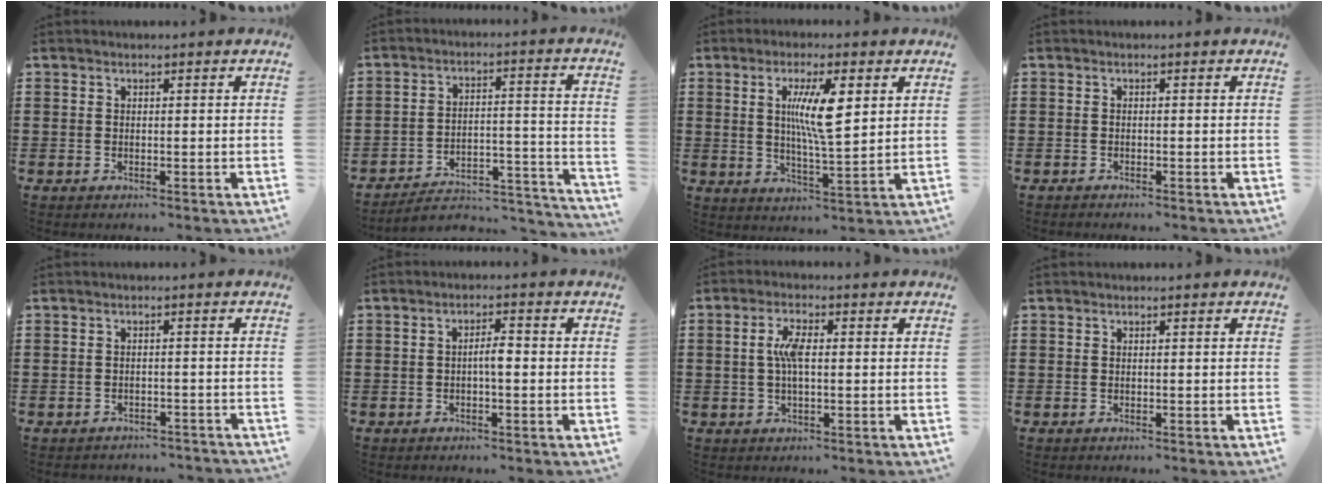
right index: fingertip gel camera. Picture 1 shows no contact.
{"total": 4.0, "force": [-3.5, 1.4, 1.3], "torque": [-0.026, -0.001, -0.075]}
{"total": 8.2, "force": [2.3, 1.6, 7.7], "torque": [-0.146, 0.000, 0.035]}
{"total": 0.6, "force": [-0.6, 0.0, 0.0], "torque": [-0.002, -0.001, -0.012]}
{"total": 1.7, "force": [-1.7, 0.3, 0.1], "torque": [-0.009, -0.001, -0.036]}
{"total": 2.7, "force": [-0.4, 0.7, 2.6], "torque": [-0.047, 0.005, -0.010]}
{"total": 4.5, "force": [0.3, 1.5, 4.2], "torque": [-0.090, 0.003, 0.000]}
{"total": 0.0}